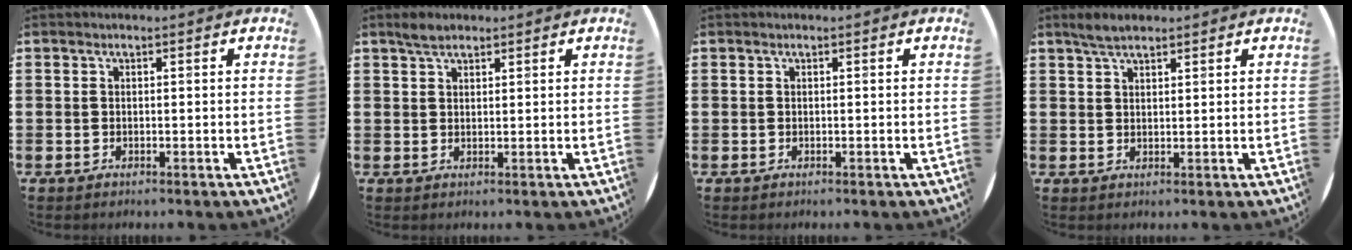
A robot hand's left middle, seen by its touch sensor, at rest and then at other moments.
{"total": 2.4, "force": [2.0, 0.9, 0.9], "torque": [-0.012, 0.003, 0.036]}
{"total": 0.0}
{"total": 3.0, "force": [2.5, 0.9, 1.3], "torque": [-0.029, 0.007, 0.047]}